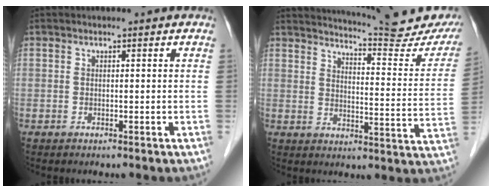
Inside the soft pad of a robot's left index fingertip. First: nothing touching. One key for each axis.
{"total": 20.0, "fx": 18.7, "fy": 0.4, "fz": 7.2, "tx": -0.104, "ty": -0.083, "tz": 0.221}